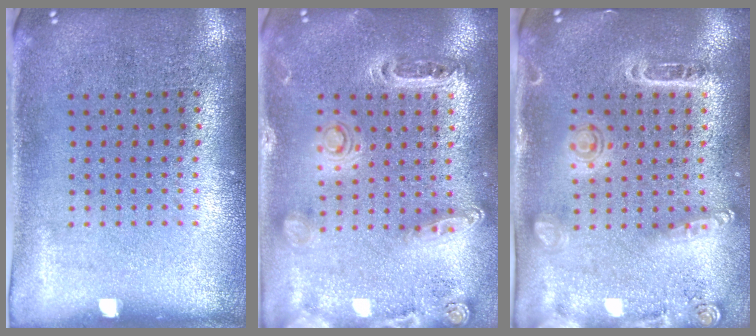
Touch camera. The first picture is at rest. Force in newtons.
{"total": 1.4, "press": 1.3, "slide": 0.3}
{"total": 1.6, "press": 1.5, "slide": 0.5}